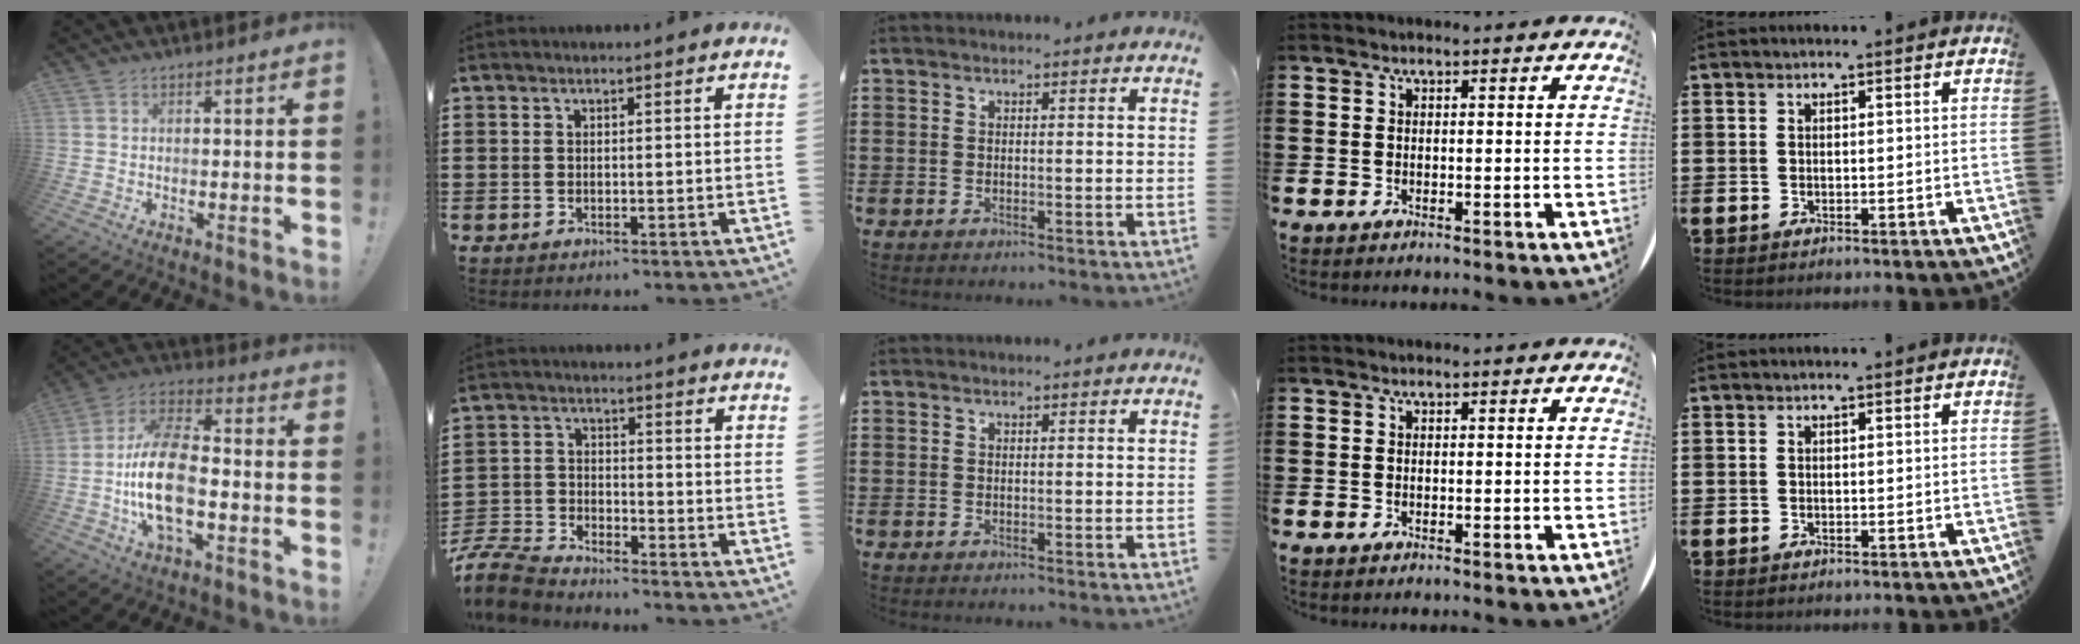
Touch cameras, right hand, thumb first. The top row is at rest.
{"thumb": {"total": 18.1, "force": [-4.1, 9.6, 14.8], "torque": [-0.295, 0.018, -0.069]}, "index": {"total": 6.7, "force": [-6.5, 1.2, 1.3], "torque": [-0.050, 0.002, -0.133]}}